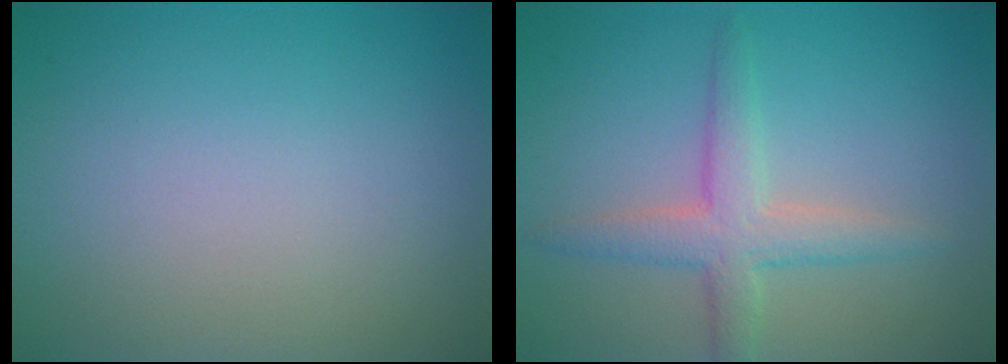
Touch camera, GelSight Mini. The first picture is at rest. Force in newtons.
{"total": 3.5, "press": 3.5, "slide": 0.0}